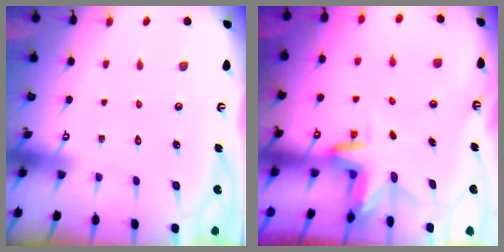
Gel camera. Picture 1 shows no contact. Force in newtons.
{"total": 3.0, "press": 3.0, "slide": 0.2}